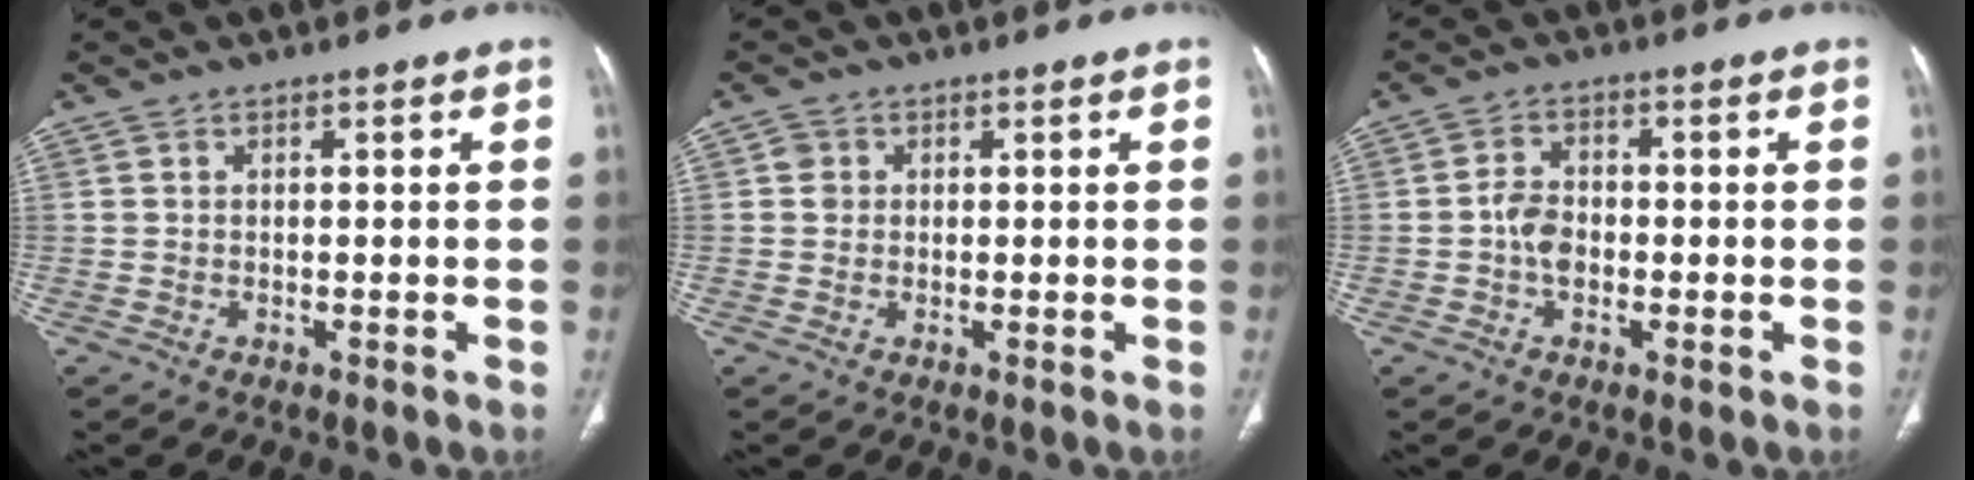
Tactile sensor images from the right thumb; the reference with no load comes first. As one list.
[{"total": 1.7, "force": [0.4, 1.6, 0.4], "torque": [0.001, 0.001, 0.003]}, {"total": 4.2, "force": [-0.8, 3.0, 2.9], "torque": [-0.049, 0.012, -0.020]}]